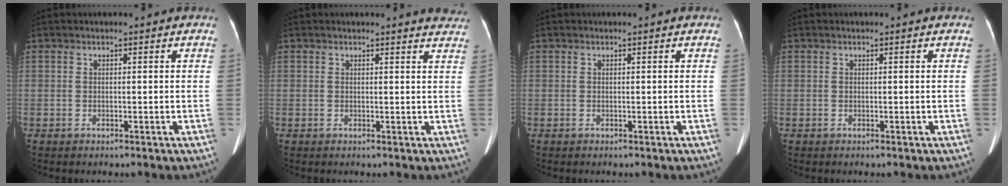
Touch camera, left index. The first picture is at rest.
{"total": 4.9, "force": [4.8, 0.6, 0.8], "torque": [0.001, -0.019, 0.024]}
{"total": 0.0}
{"total": 0.0}